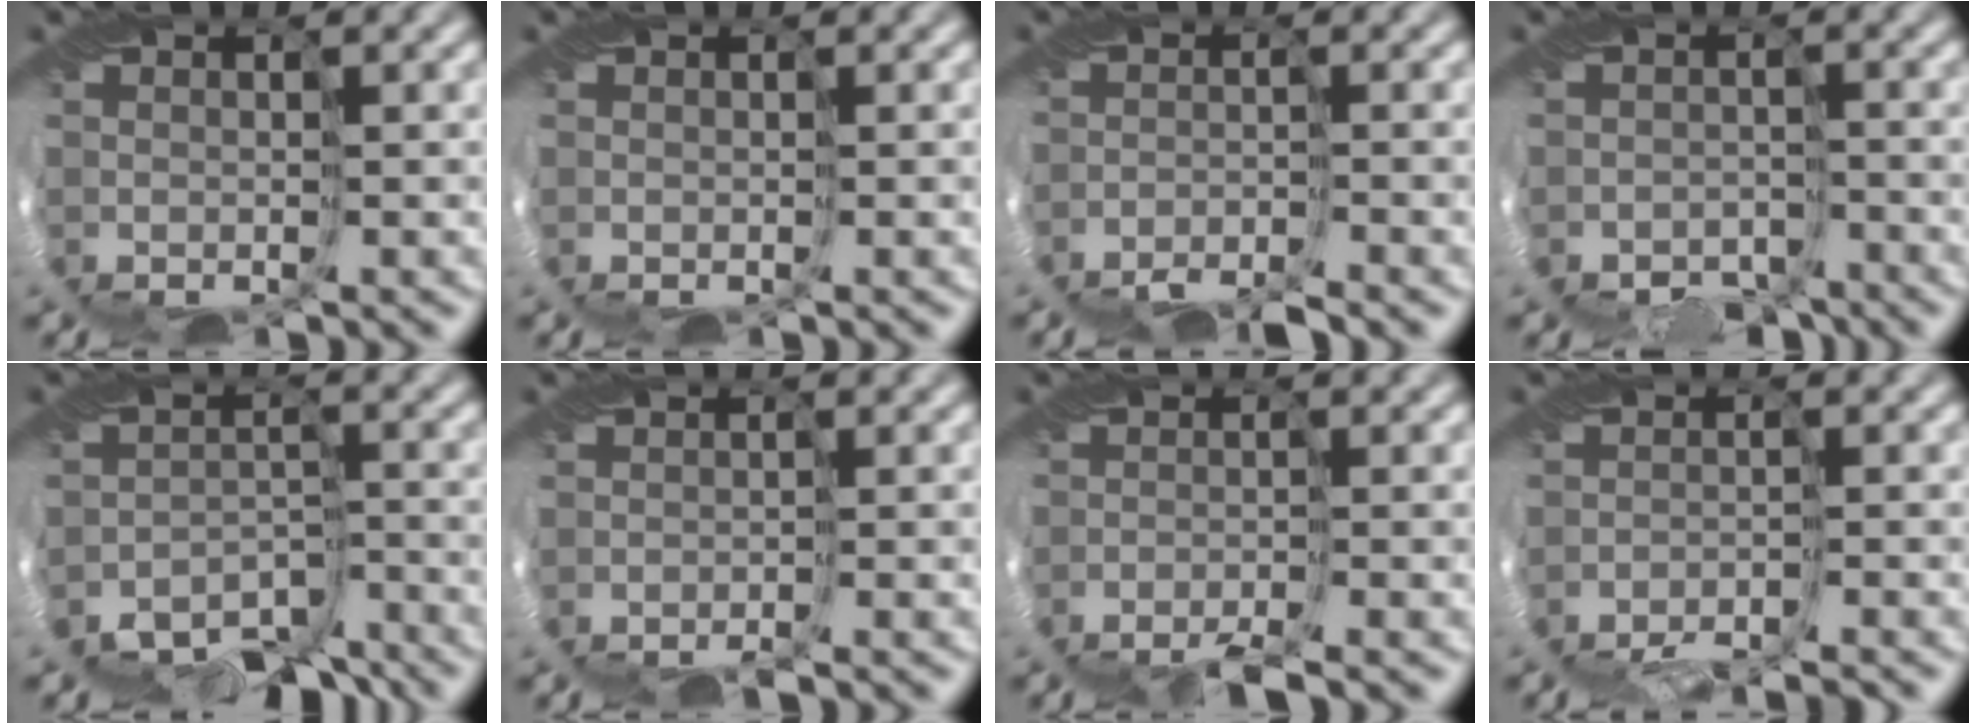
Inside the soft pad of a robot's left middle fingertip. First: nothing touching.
{"total": 0.0}
{"total": 4.4, "force": [-4.3, 0.3, 0.8], "torque": [-0.010, -0.008, -0.085]}
{"total": 4.0, "force": [-3.6, 1.7, -0.1], "torque": [0.015, -0.026, -0.058]}
{"total": 6.9, "force": [-6.5, 2.0, 1.0], "torque": [-0.005, -0.016, -0.109]}
{"total": 0.9, "force": [-0.9, -0.1, 0.2], "torque": [0.009, 0.002, -0.021]}
{"total": 2.9, "force": [-2.8, -0.2, 0.8], "torque": [-0.008, -0.001, -0.062]}
{"total": 3.8, "force": [-3.8, -0.1, 0.5], "torque": [-0.006, -0.006, -0.076]}